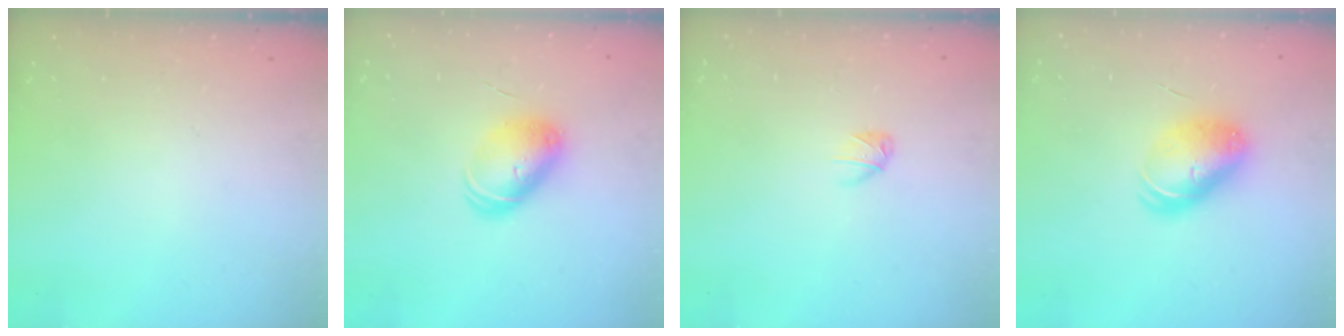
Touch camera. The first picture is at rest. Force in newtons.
{"total": 8.4, "press": 8.4, "slide": 0.6}
{"total": 3.0, "press": 2.9, "slide": 0.7}
{"total": 8.9, "press": 8.7, "slide": 1.5}